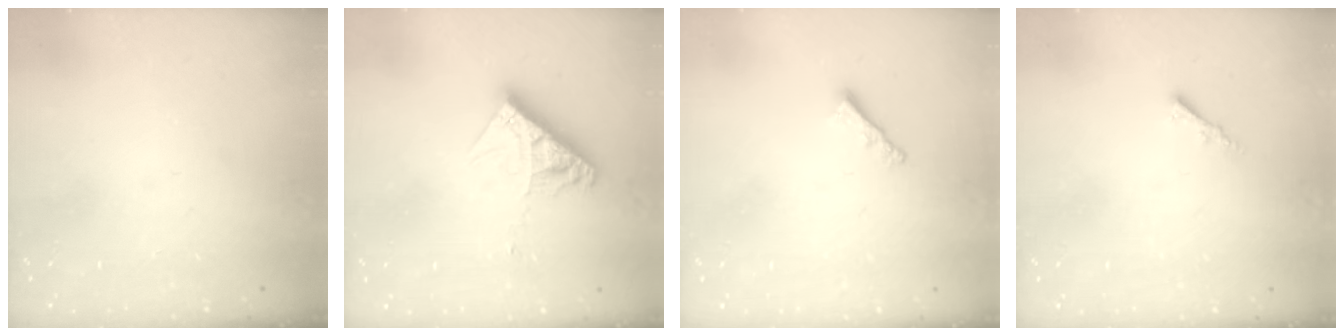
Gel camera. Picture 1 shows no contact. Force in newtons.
{"total": 9.5, "press": 9.4, "slide": 0.8}
{"total": 1.9, "press": 1.9, "slide": 0.5}
{"total": 1.7, "press": 1.6, "slide": 0.5}